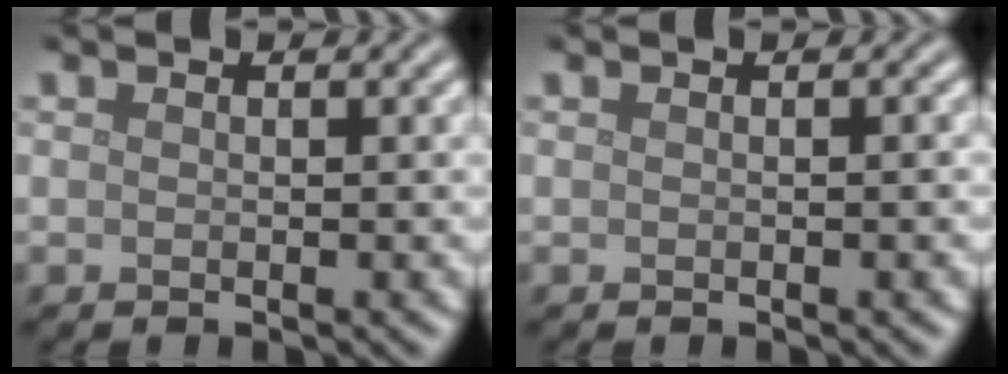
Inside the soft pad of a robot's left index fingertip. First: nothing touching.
{"total": 0.5, "force": [0.0, 0.0, 0.5], "torque": [-0.006, 0.002, 0.000]}